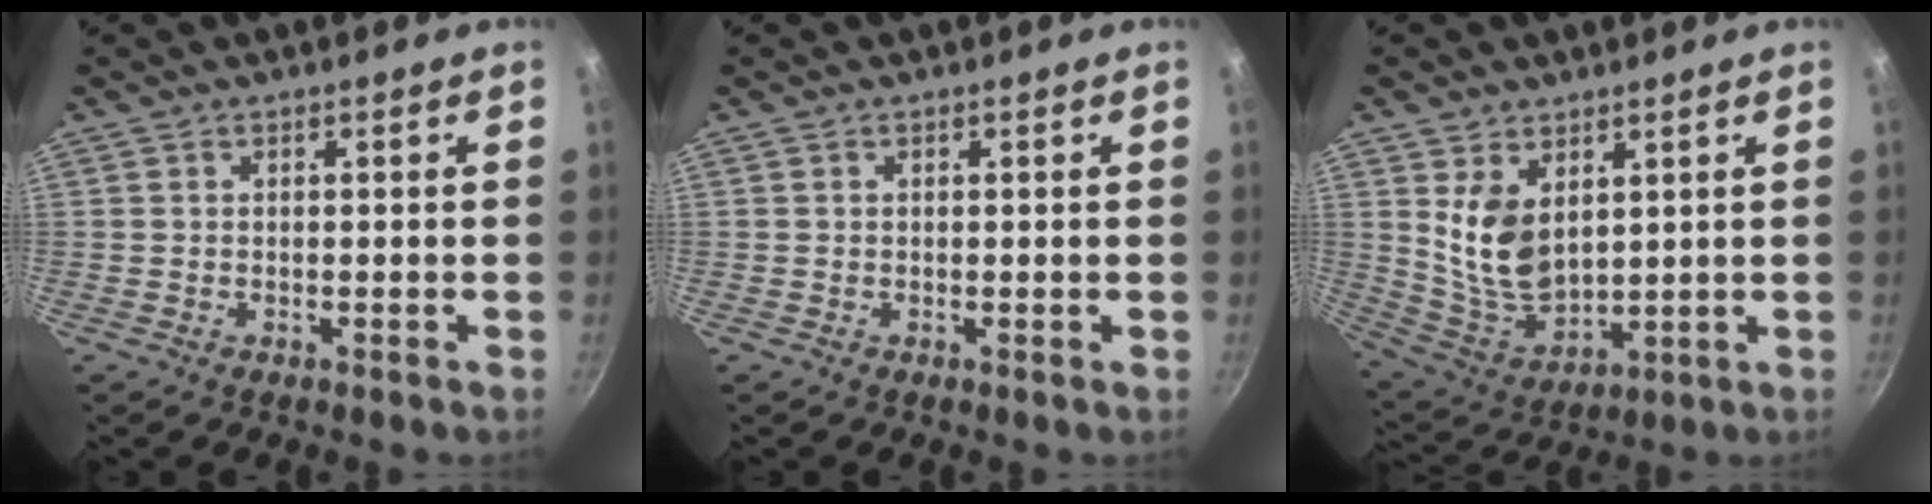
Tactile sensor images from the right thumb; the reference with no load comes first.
{"total": 0.0}
{"total": 10.7, "force": [3.5, 6.7, 7.7], "torque": [-0.125, -0.039, 0.085]}